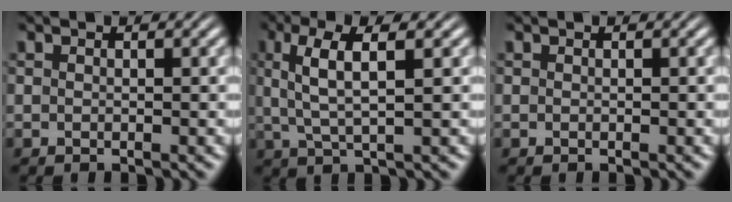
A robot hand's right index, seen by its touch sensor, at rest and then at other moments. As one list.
[{"total": 4.2, "force": [0.9, 1.1, 4.0], "torque": [-0.082, 0.003, 0.020]}, {"total": 0.0}]